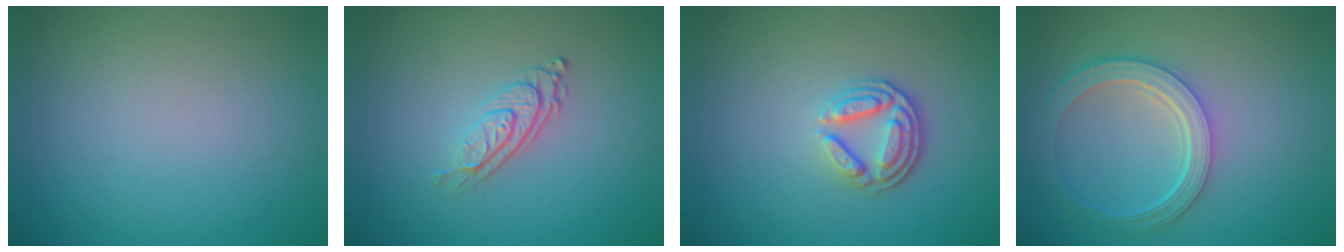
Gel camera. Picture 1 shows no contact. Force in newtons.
{"total": 2.9, "press": 1.9, "slide": 2.2}
{"total": 3.7, "press": 2.8, "slide": 2.5}
{"total": 4.7, "press": 3.7, "slide": 2.9}